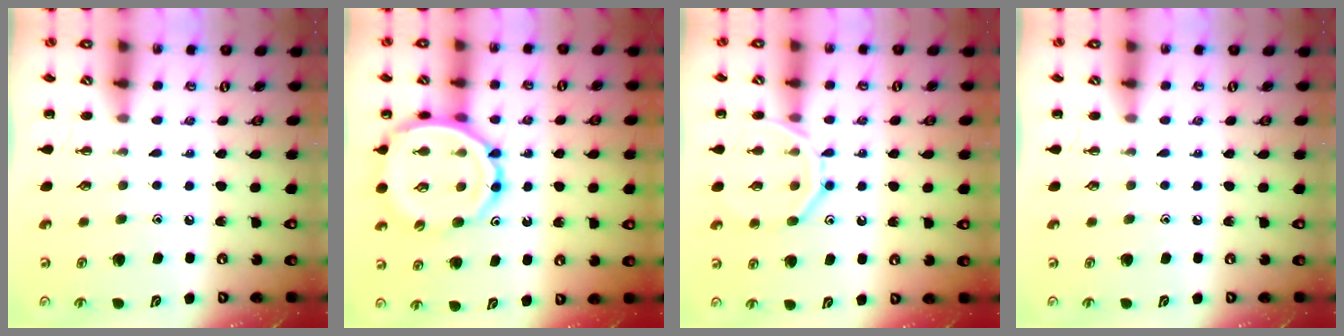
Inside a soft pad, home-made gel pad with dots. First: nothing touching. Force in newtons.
{"total": 12.1, "press": 11.7, "slide": 3.0}
{"total": 13.0, "press": 12.9, "slide": 1.1}
{"total": 0.0}